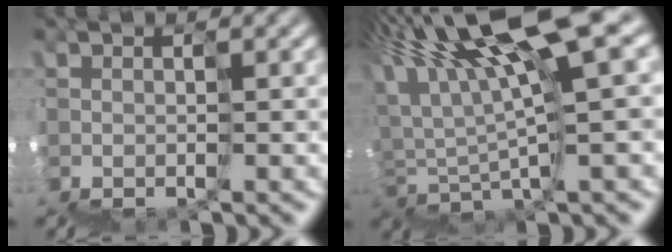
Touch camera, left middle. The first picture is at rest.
{"total": 8.8, "force": [6.3, -0.1, 6.2], "torque": [-0.120, 0.041, 0.106]}